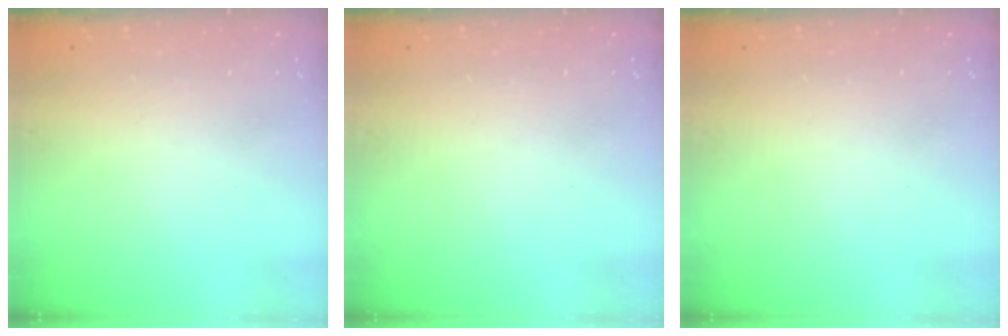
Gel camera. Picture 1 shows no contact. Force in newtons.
{"total": 0.0}
{"total": 0.0}